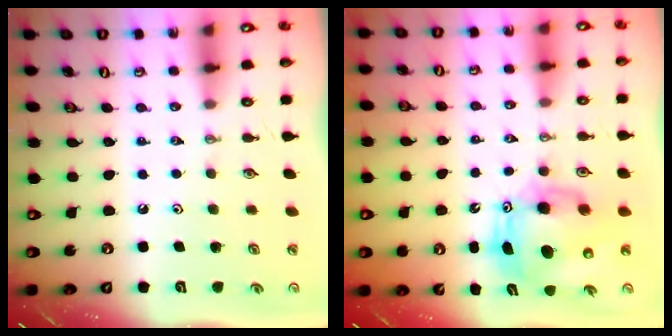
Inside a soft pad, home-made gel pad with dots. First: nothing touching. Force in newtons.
{"total": 10.3, "press": 10.1, "slide": 2.0}